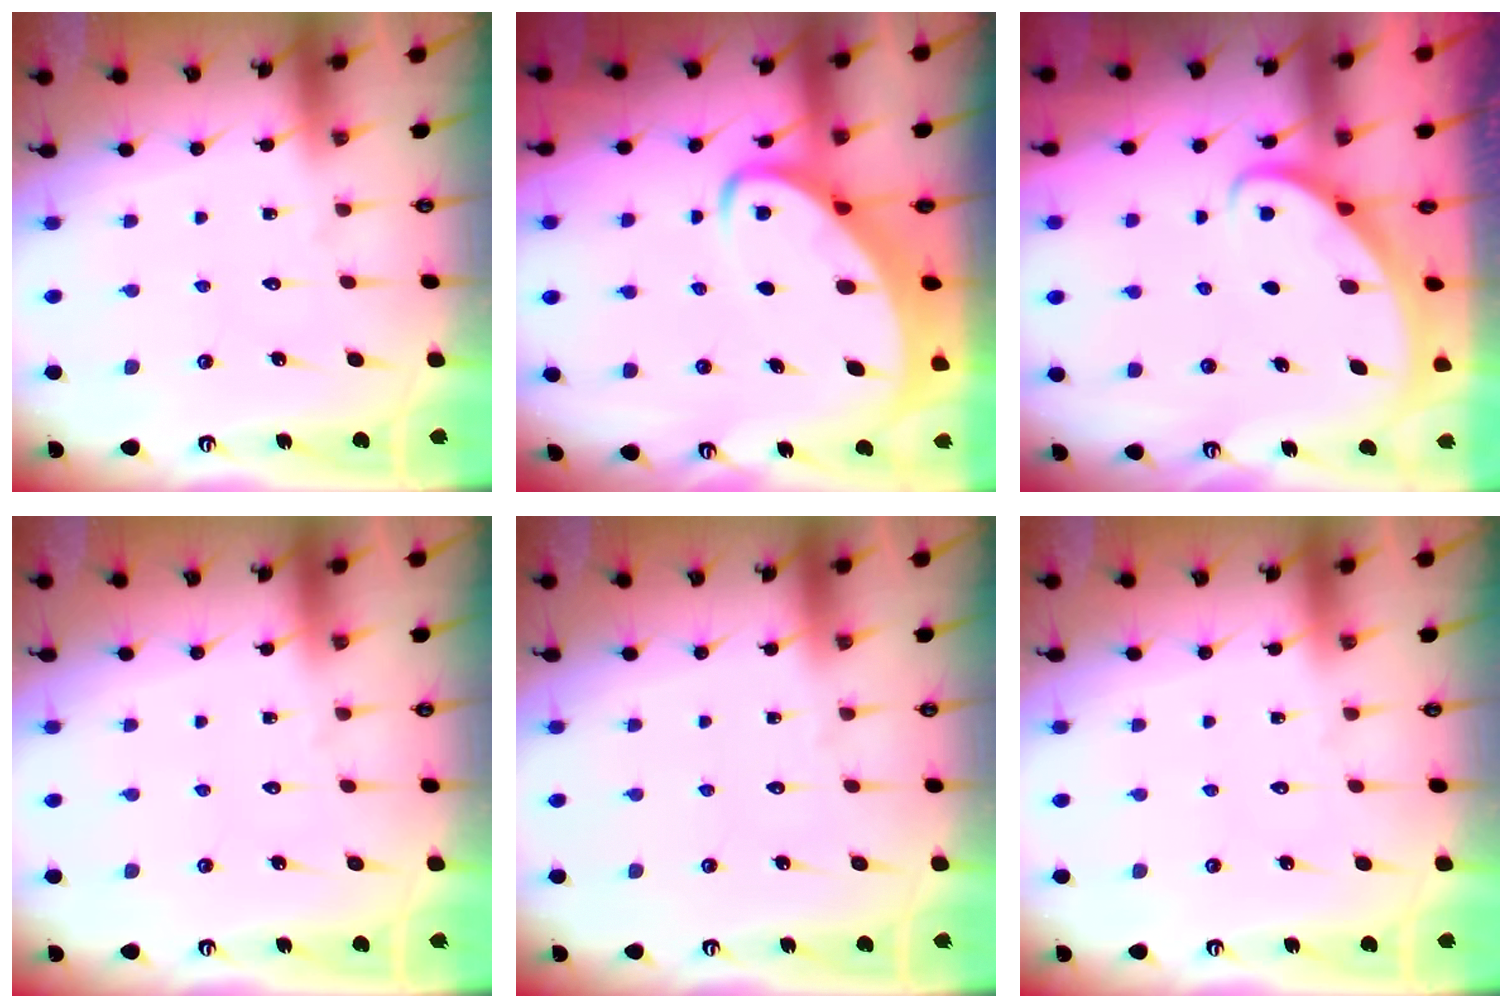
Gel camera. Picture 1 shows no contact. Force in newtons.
{"total": 4.5, "press": 4.4, "slide": 0.6}
{"total": 2.8, "press": 2.8, "slide": 0.2}
{"total": 0.0}
{"total": 0.0}
{"total": 0.0}